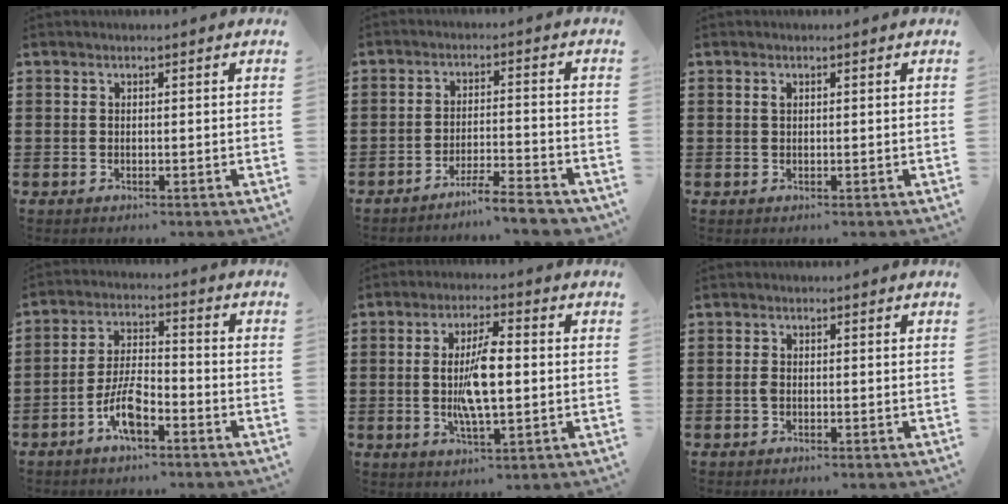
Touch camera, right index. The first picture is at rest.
{"total": 5.0, "force": [-4.7, -0.3, 1.8], "torque": [-0.028, -0.008, -0.090]}
{"total": 0.7, "force": [0.2, 0.4, 0.5], "torque": [-0.012, 0.001, 0.005]}
{"total": 6.9, "force": [-3.8, 2.6, 5.2], "torque": [-0.123, 0.000, -0.077]}
{"total": 8.2, "force": [-0.2, 2.6, 7.8], "torque": [-0.158, -0.001, -0.009]}
{"total": 1.3, "force": [-0.3, 0.7, 1.0], "torque": [-0.028, -0.002, -0.009]}